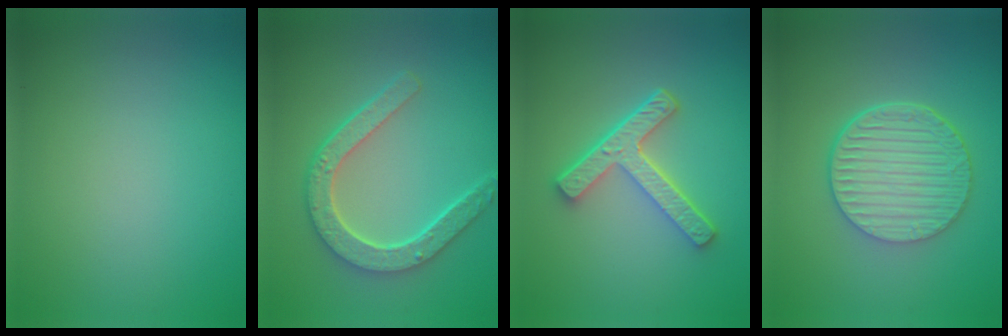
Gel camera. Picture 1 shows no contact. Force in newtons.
{"total": 5.1, "press": 4.0, "slide": 3.2}
{"total": 5.0, "press": 3.7, "slide": 3.4}
{"total": 6.5, "press": 4.7, "slide": 4.4}